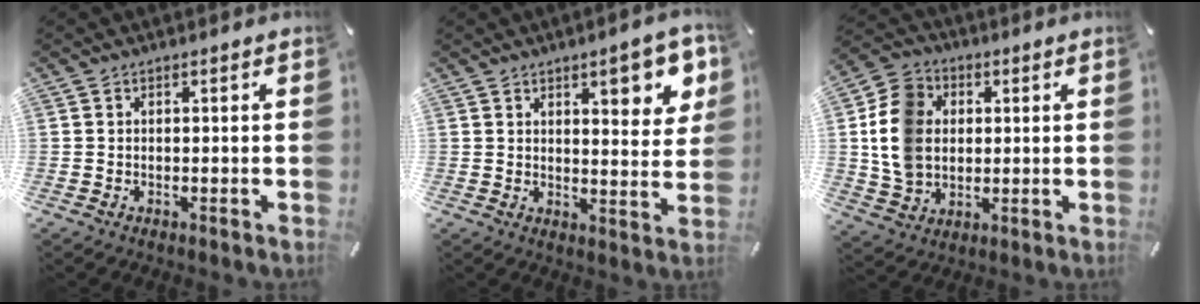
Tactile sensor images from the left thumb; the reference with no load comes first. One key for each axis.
{"total": 9.7, "fx": 5.5, "fy": 3.6, "fz": 7.2, "tx": -0.092, "ty": -0.026, "tz": 0.087}
{"total": 12.1, "fx": 1.0, "fy": 10.5, "fz": 6.0, "tx": -0.145, "ty": 0.016, "tz": 0.021}